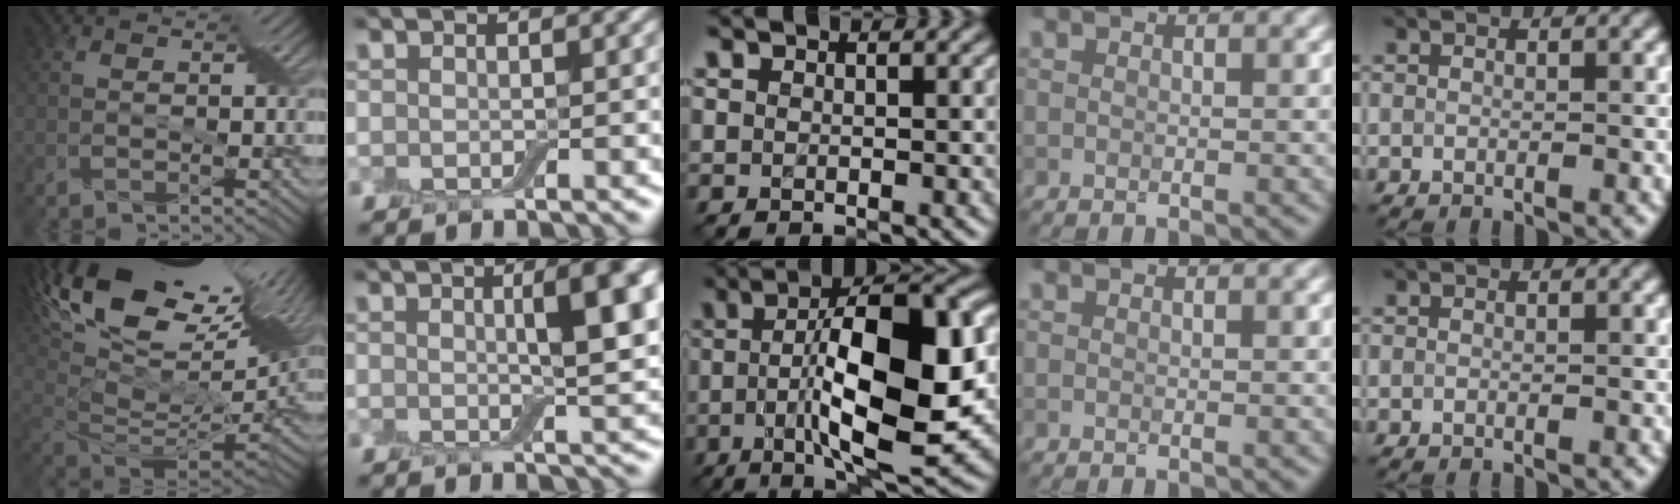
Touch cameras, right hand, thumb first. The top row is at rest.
{"thumb": {"total": 20.3, "force": [10.7, 8.8, 14.9], "torque": [-0.268, 0.052, 0.205]}, "index": {"total": 6.2, "force": [1.4, 1.4, 5.8], "torque": [-0.067, 0.010, 0.016]}, "middle": {"total": 13.2, "force": [-0.6, 3.8, 12.7], "torque": [-0.194, 0.006, -0.012]}}